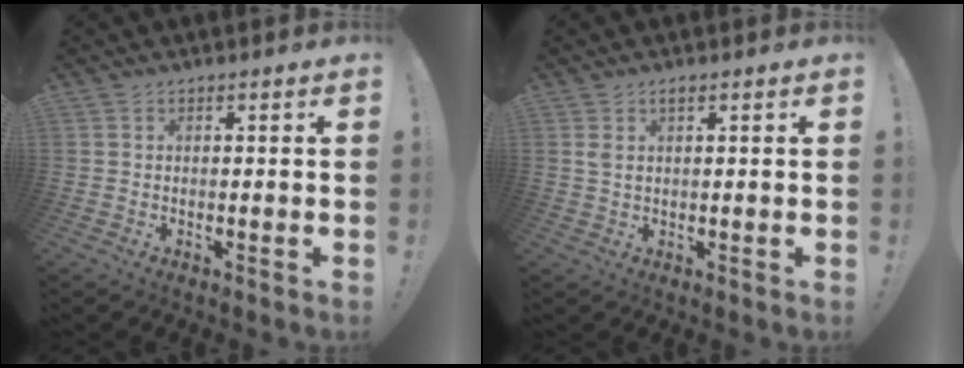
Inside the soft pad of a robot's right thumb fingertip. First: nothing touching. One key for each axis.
{"total": 2.0, "fx": 1.0, "fy": 0.7, "fz": 1.6, "tx": -0.034, "ty": 0.003, "tz": 0.017}